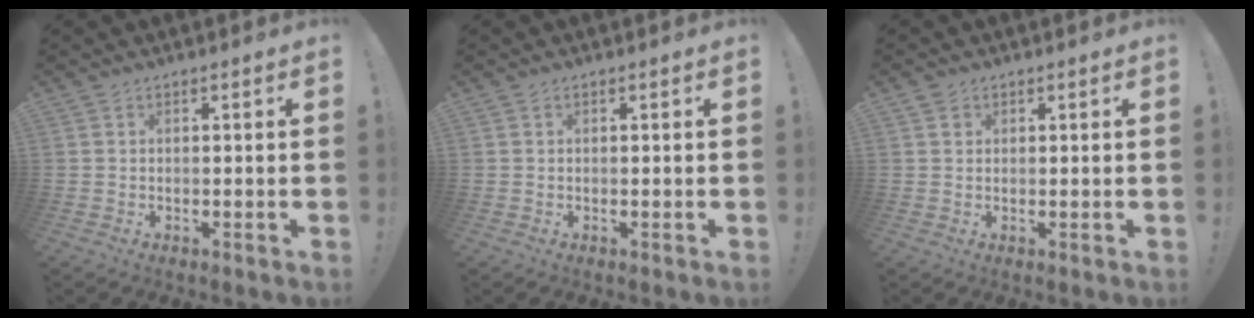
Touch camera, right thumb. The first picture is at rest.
{"total": 0.0}
{"total": 1.6, "force": [0.8, 1.3, 0.4], "torque": [0.001, -0.002, 0.013]}